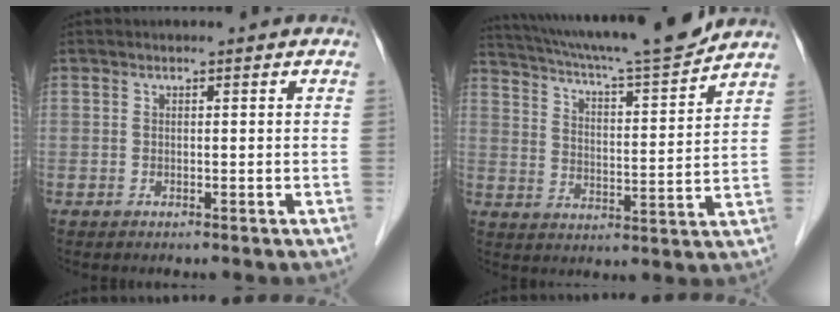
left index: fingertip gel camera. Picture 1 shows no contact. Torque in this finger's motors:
{"motor_torque": [-0.19, -0.85, 0.25, 0.17]}